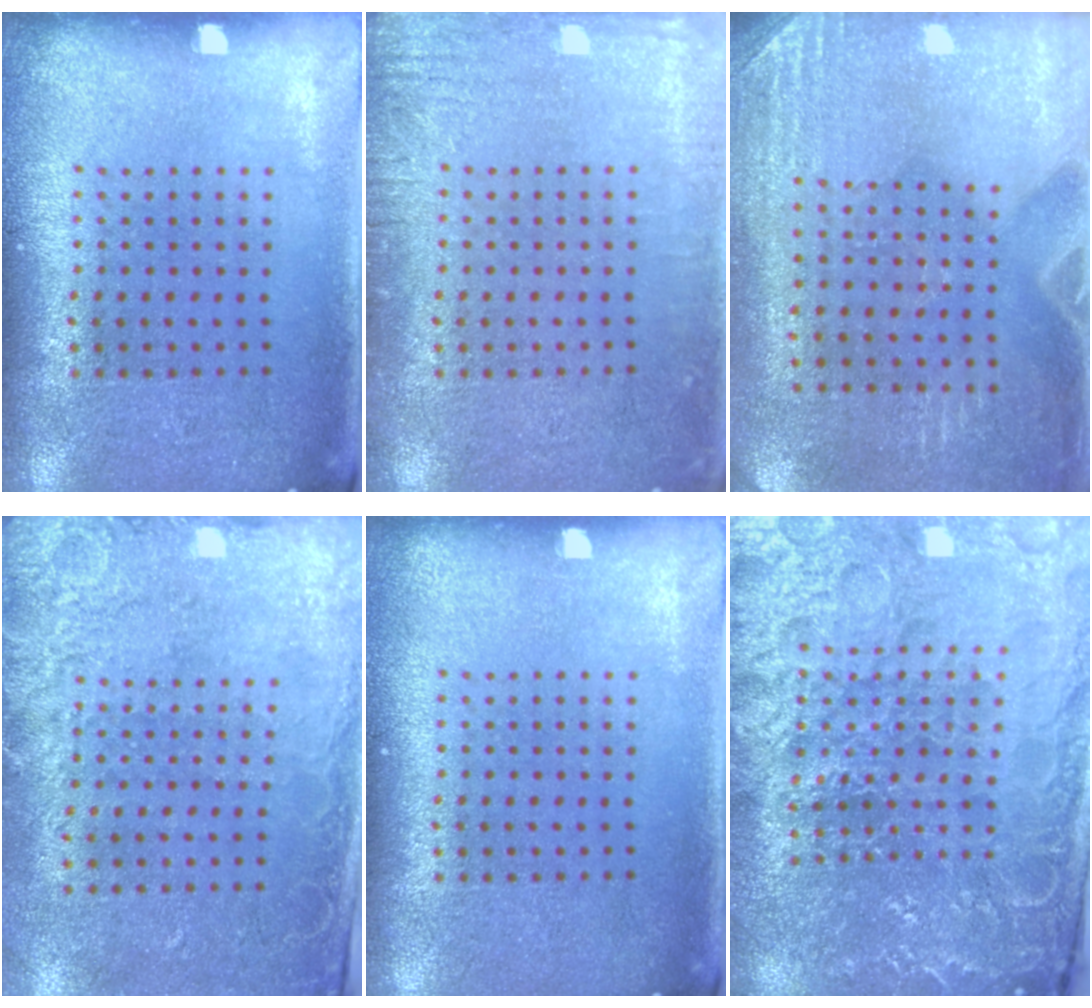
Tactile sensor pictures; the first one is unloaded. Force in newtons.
{"total": 2.5, "press": 2.5, "slide": 0.3}
{"total": 2.9, "press": 2.6, "slide": 1.1}
{"total": 2.5, "press": 1.9, "slide": 1.6}
{"total": 0.0}
{"total": 4.7, "press": 4.5, "slide": 1.3}